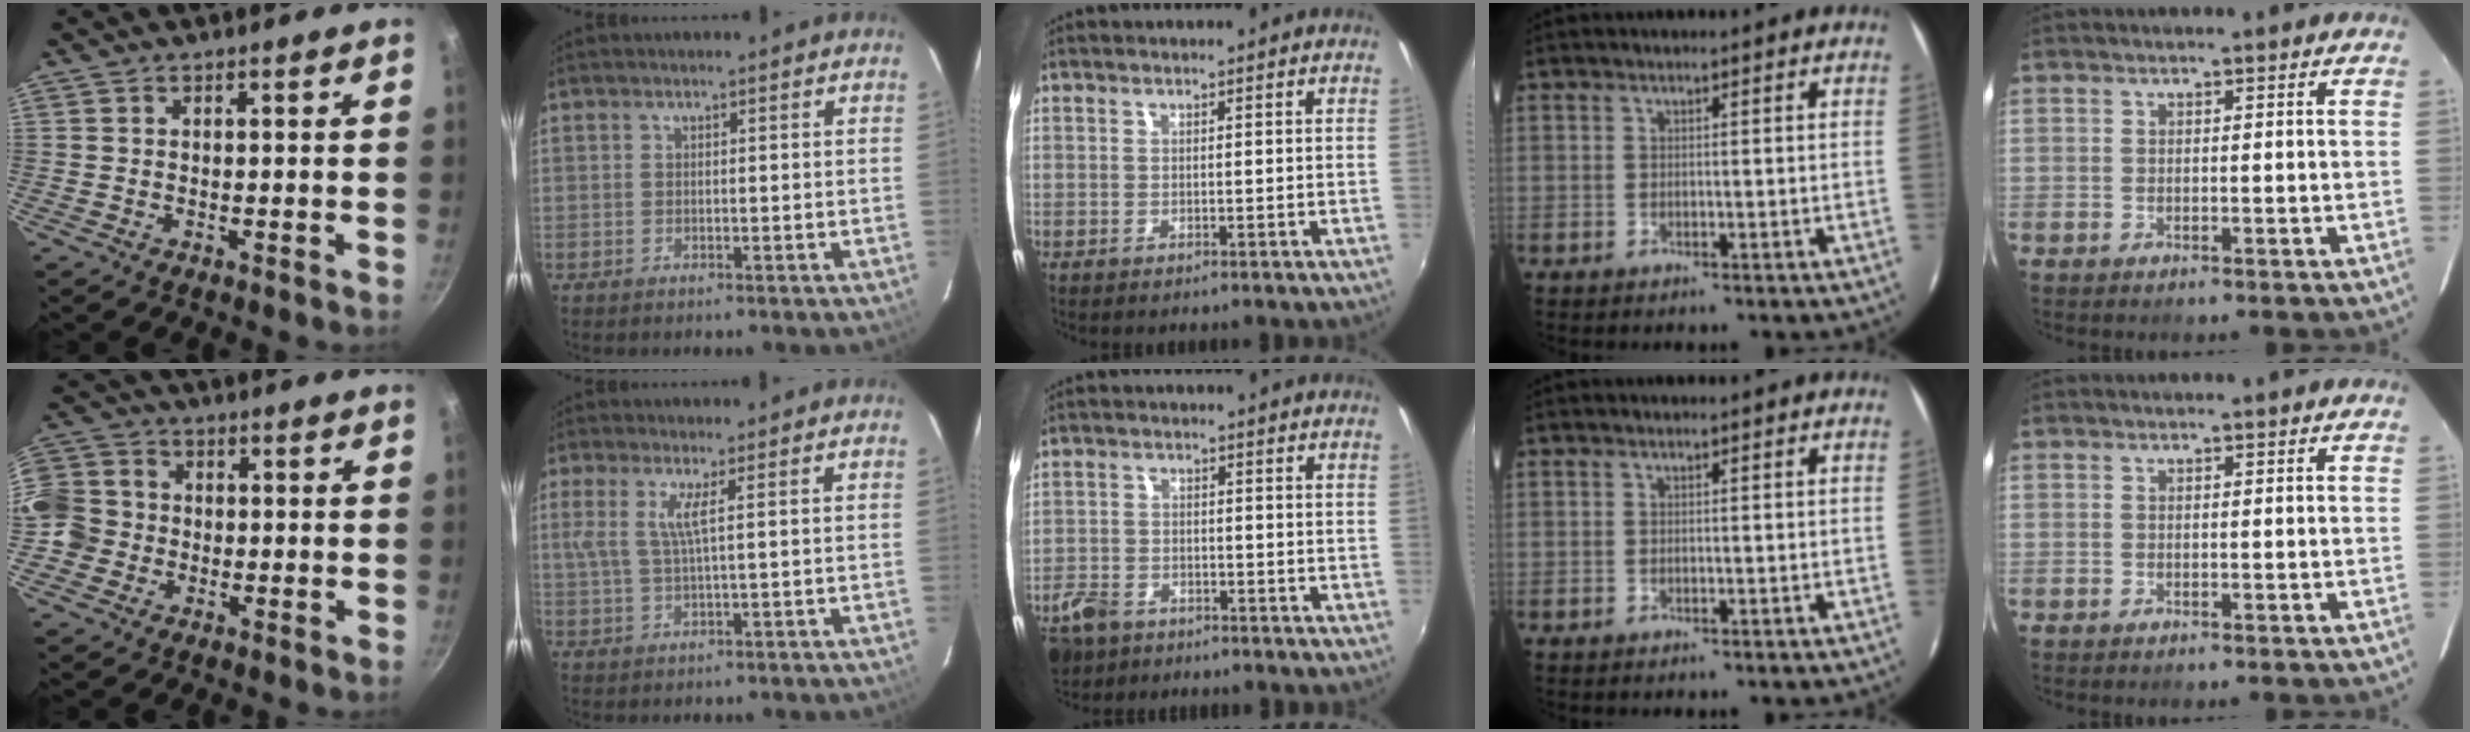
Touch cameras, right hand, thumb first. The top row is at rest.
{"thumb": {"total": 10.4, "force": [-1.4, 9.4, 4.3], "torque": [-0.072, 0.025, -0.044]}, "index": {"total": 3.6, "force": [1.1, -0.4, 3.4], "torque": [-0.069, 0.001, 0.025]}, "middle": {"total": 7.6, "force": [-5.1, 4.7, 3.1], "torque": [-0.091, 0.001, -0.090]}}